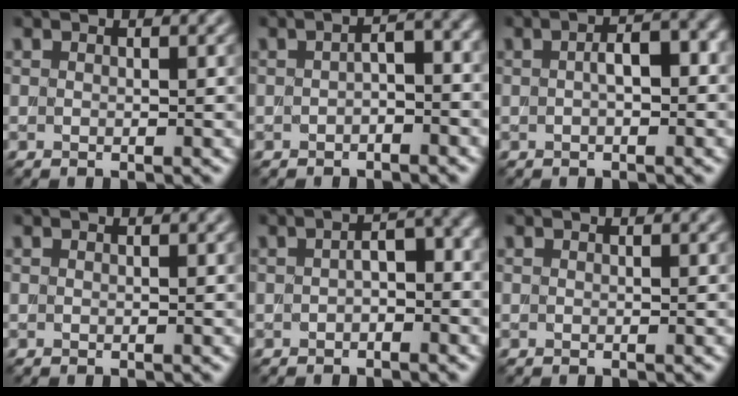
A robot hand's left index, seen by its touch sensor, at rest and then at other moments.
{"total": 2.1, "force": [-0.6, 0.7, 1.9], "torque": [-0.032, 0.008, -0.012]}
{"total": 3.4, "force": [0.2, 1.2, 3.2], "torque": [-0.050, 0.008, 0.004]}
{"total": 0.0}
{"total": 2.6, "force": [-0.5, 1.1, 2.3], "torque": [-0.039, 0.009, -0.009]}
{"total": 0.0}